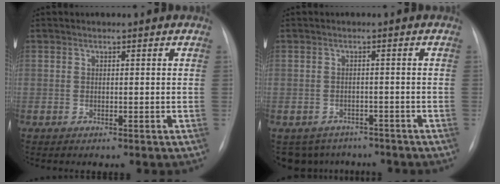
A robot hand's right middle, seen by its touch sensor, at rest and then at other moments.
{"total": 6.5, "force": [-5.6, 3.3, 0.2], "torque": [-0.005, 0.008, -0.069]}